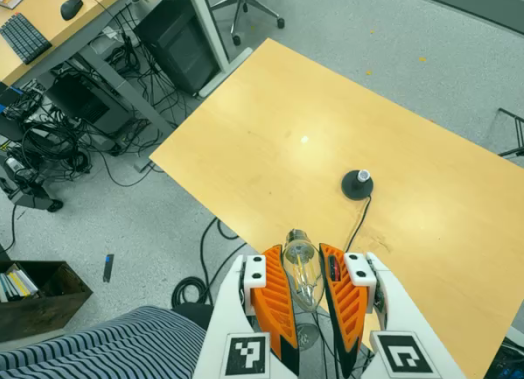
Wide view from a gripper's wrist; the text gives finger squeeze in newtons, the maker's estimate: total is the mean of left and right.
{"total": 23.0, "left": 26.4, "right": 19.7}